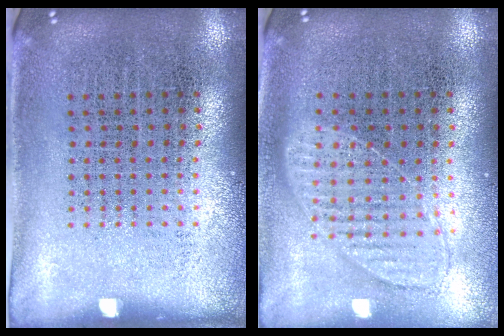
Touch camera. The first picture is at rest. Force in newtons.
{"total": 0.9, "press": 0.9, "slide": 0.2}